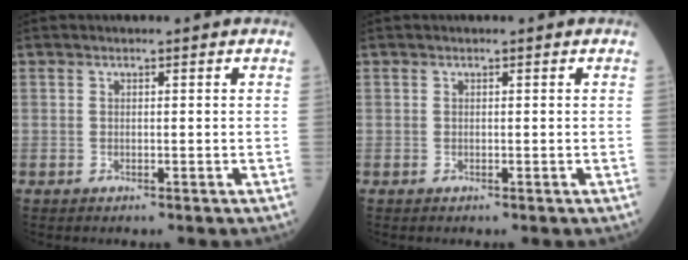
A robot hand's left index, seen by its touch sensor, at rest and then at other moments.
{"total": 0.0}